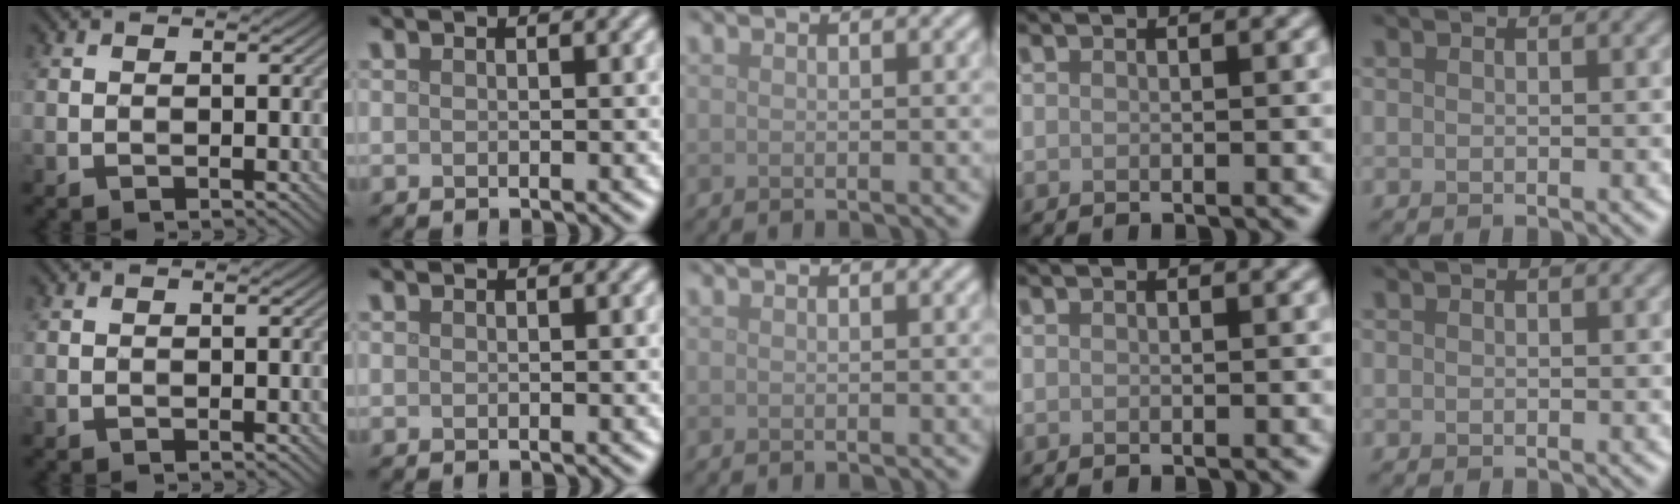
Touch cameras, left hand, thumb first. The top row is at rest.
{}